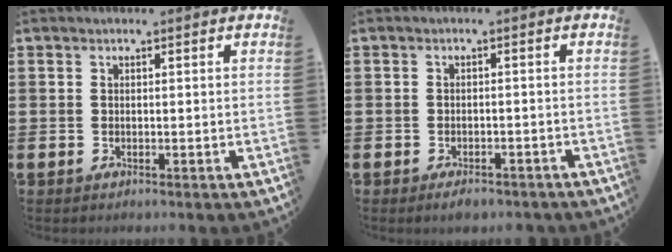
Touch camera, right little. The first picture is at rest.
{"total": 1.5, "force": [-1.3, 0.4, 0.7], "torque": [-0.006, -0.003, -0.029]}